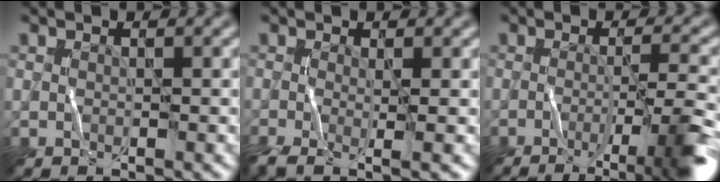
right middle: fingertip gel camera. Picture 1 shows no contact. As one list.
[{"total": 3.4, "force": [-1.1, 0.8, 3.2], "torque": [-0.062, -0.015, -0.025]}, {"total": 6.9, "force": [-3.2, 1.4, 5.9], "torque": [-0.078, 0.000, -0.049]}]